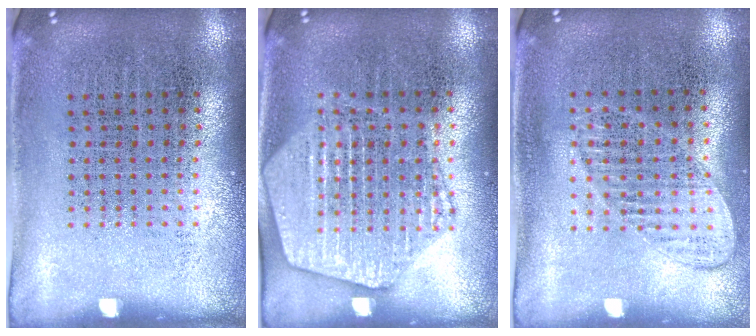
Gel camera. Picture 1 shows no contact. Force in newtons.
{"total": 1.9, "press": 1.9, "slide": 0.2}
{"total": 1.0, "press": 1.0, "slide": 0.2}